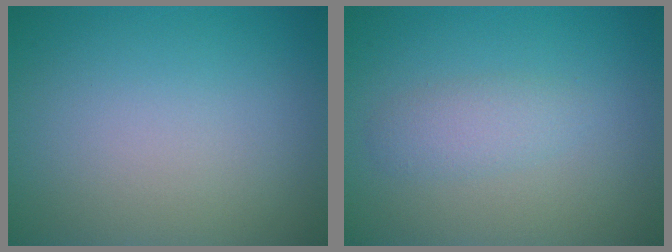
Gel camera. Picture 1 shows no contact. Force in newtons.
{"total": 1.8, "press": 1.8, "slide": 0.0}